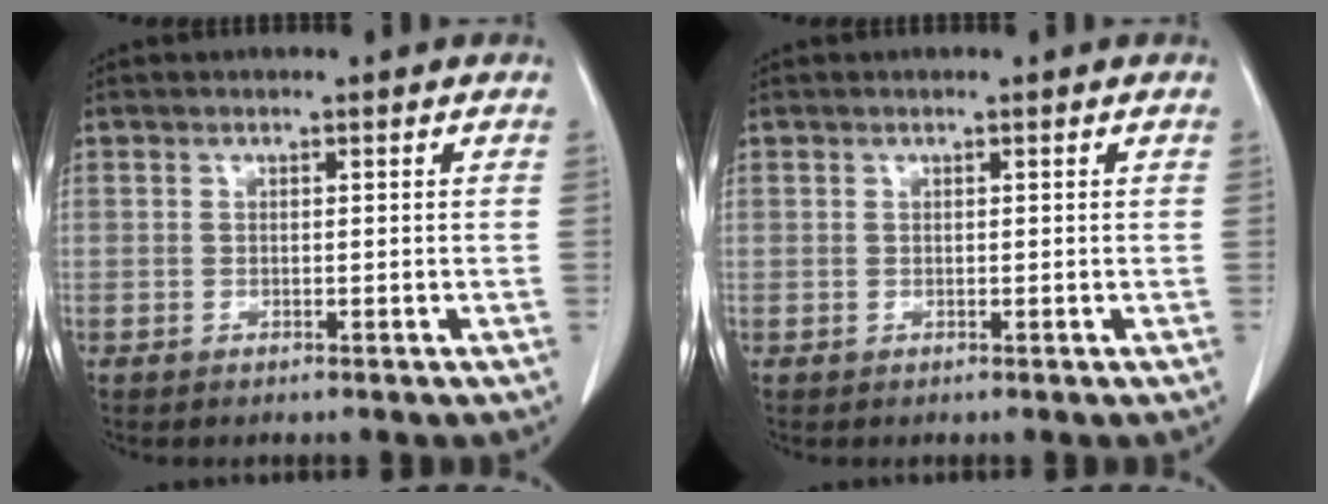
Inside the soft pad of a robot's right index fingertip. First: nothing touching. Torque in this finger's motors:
{"motor_torque": [0.00, 0.00, 0.00, 0.00]}